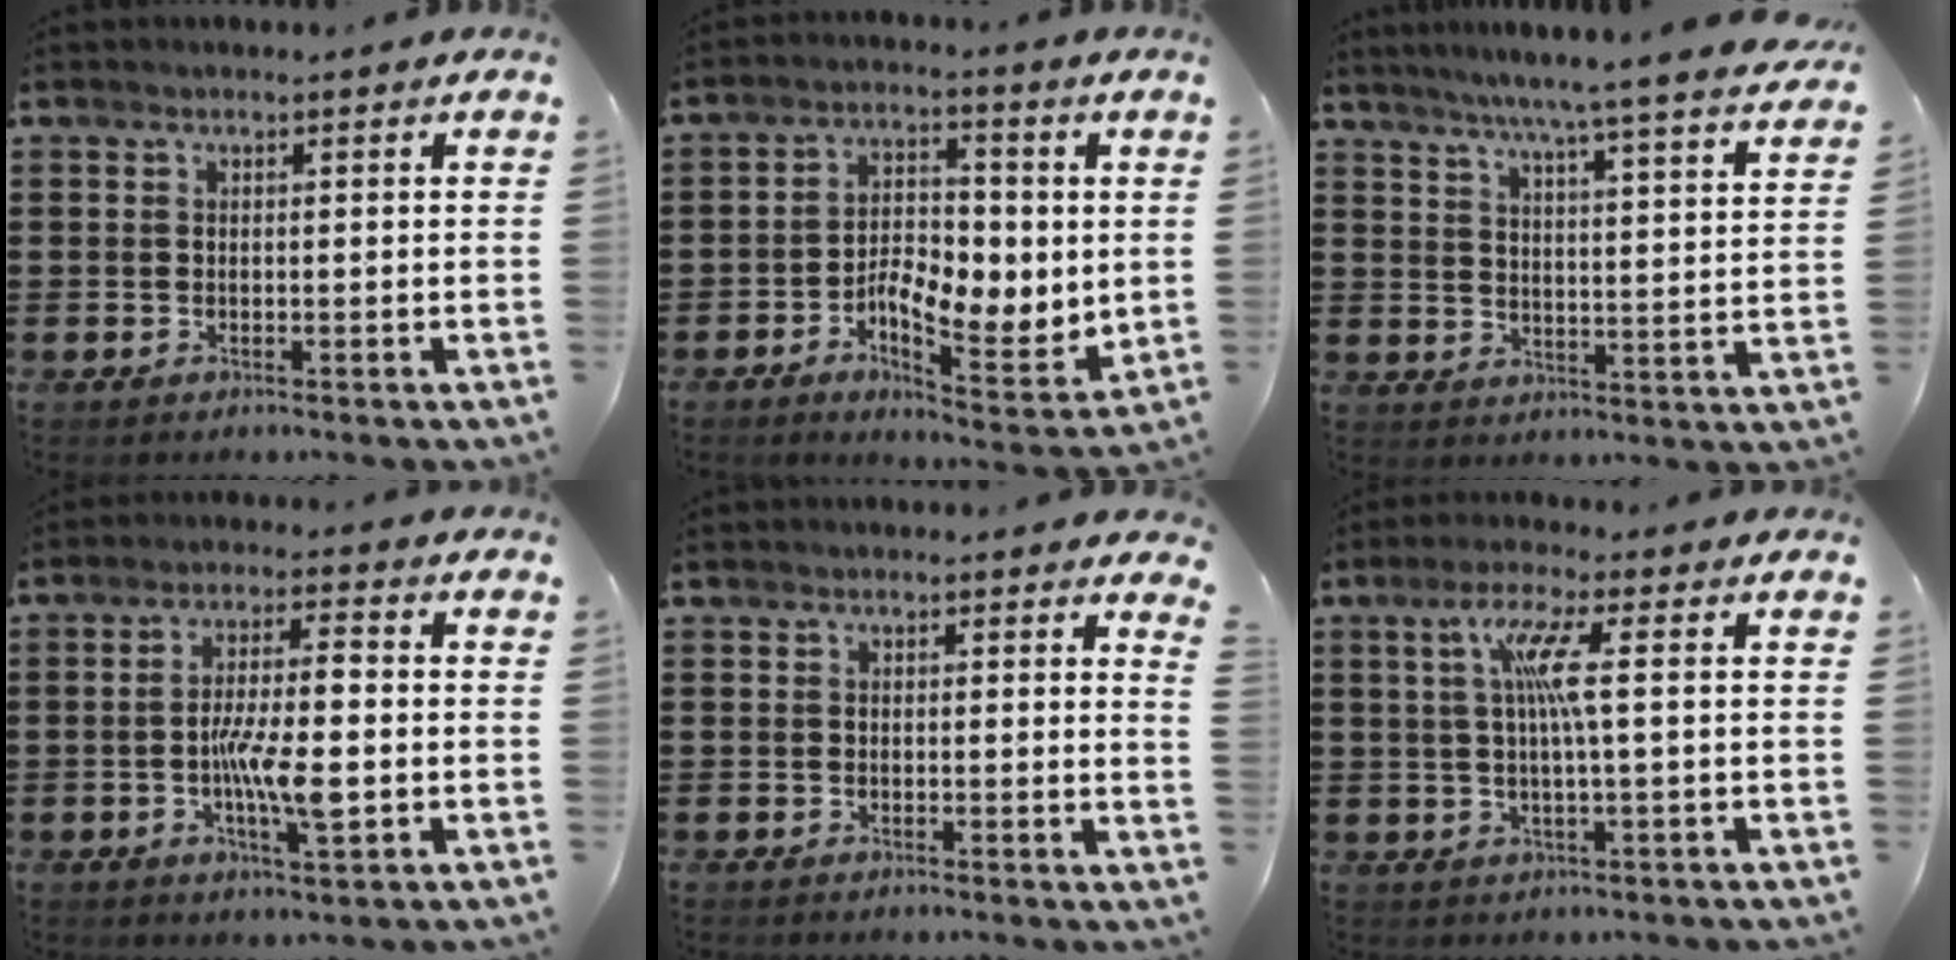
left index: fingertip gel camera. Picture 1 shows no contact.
{"total": 5.8, "force": [-0.9, 3.3, 4.7], "torque": [-0.083, -0.001, -0.021]}
{"total": 5.8, "force": [5.2, -1.0, 2.3], "torque": [-0.068, -0.043, 0.083]}
{"total": 8.0, "force": [-1.5, 1.8, 7.7], "torque": [-0.143, 0.000, -0.029]}
{"total": 1.2, "force": [1.1, 0.2, 0.4], "torque": [-0.004, -0.002, 0.020]}
{"total": 6.0, "force": [1.3, 0.1, 5.9], "torque": [-0.118, -0.001, 0.016]}